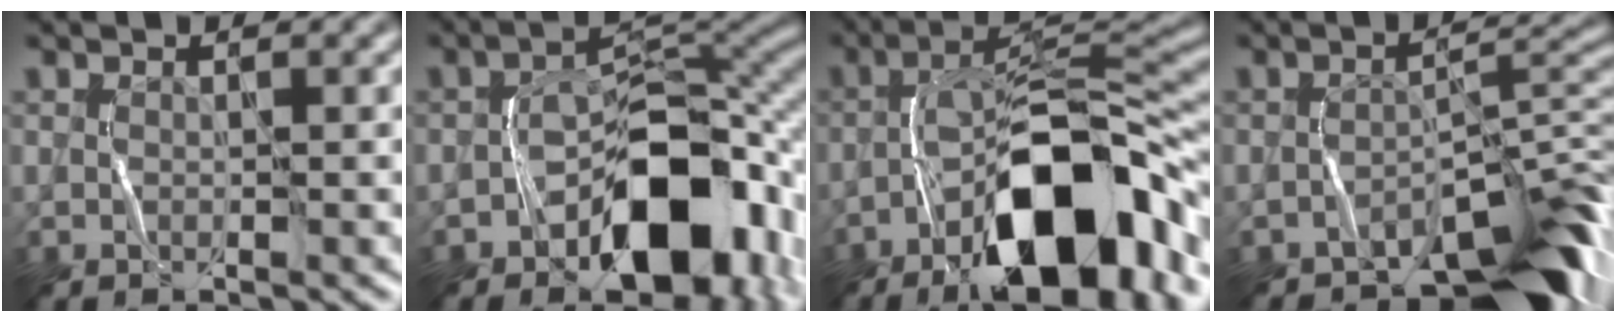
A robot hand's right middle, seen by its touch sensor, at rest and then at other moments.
{"total": 10.4, "force": [-4.7, 6.0, 7.1], "torque": [-0.081, 0.027, -0.076]}
{"total": 13.5, "force": [-7.2, 4.7, 10.5], "torque": [-0.152, 0.026, -0.120]}
{"total": 8.6, "force": [-6.4, 3.1, 4.7], "torque": [-0.040, 0.008, -0.106]}